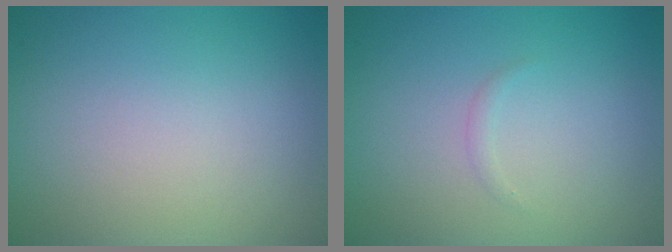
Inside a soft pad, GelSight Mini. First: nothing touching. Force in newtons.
{"total": 0.5, "press": 0.5, "slide": 0.0}